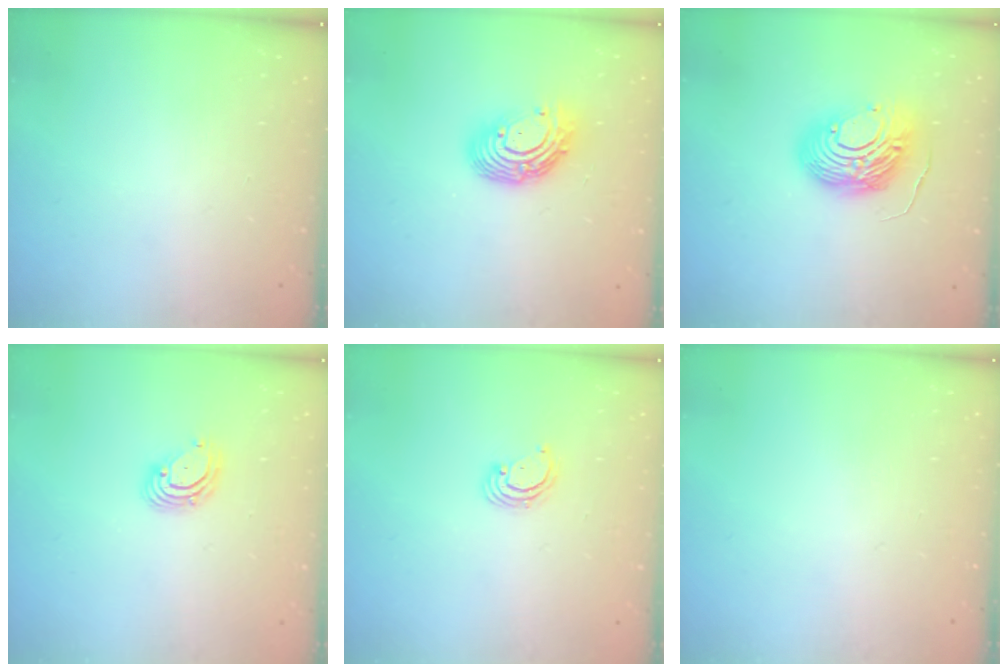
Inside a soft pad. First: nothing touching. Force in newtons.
{"total": 11.9, "press": 11.8, "slide": 1.3}
{"total": 14.1, "press": 14.1, "slide": 1.2}
{"total": 4.9, "press": 4.9, "slide": 0.5}
{"total": 3.3, "press": 3.3, "slide": 0.3}
{"total": 0.0}